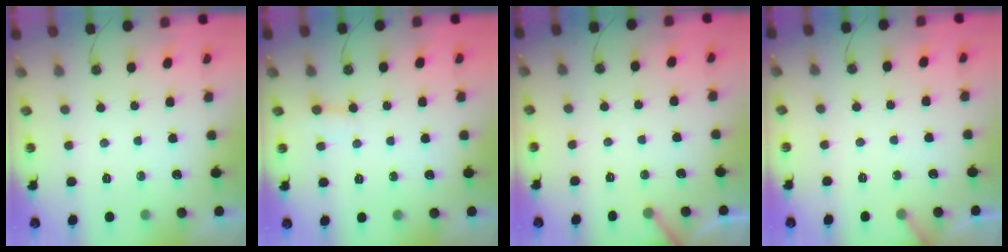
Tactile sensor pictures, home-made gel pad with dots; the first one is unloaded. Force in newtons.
{"total": 3.4, "press": 3.4, "slide": 0.2}
{"total": 3.4, "press": 3.3, "slide": 0.3}
{"total": 2.7, "press": 2.7, "slide": 0.2}